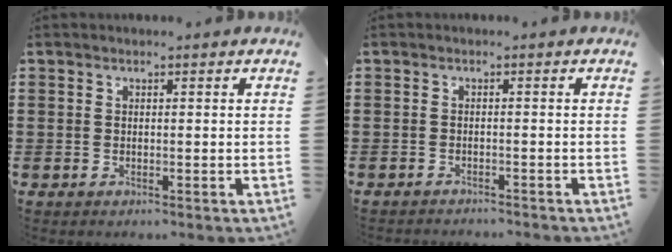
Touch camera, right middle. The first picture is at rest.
{"total": 1.0, "force": [-1.0, 0.0, 0.0], "torque": [-0.002, 0.001, -0.022]}